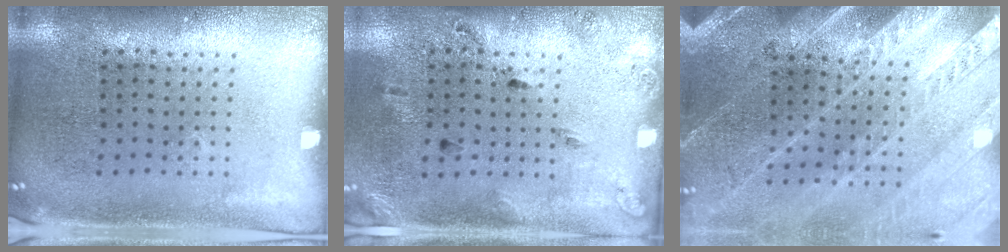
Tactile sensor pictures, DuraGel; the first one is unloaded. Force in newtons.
{"total": 1.8, "press": 1.1, "slide": 1.5}
{"total": 3.2, "press": 2.8, "slide": 1.4}